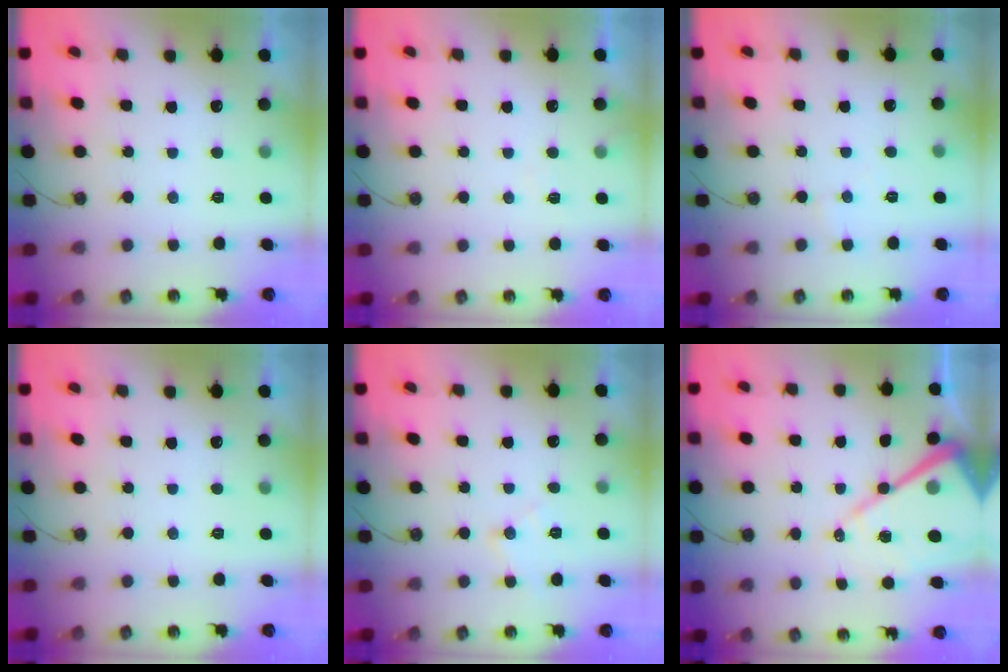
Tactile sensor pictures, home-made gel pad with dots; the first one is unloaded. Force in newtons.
{"total": 3.8, "press": 3.7, "slide": 0.6}
{"total": 2.6, "press": 2.5, "slide": 0.5}
{"total": 0.0}
{"total": 8.4, "press": 8.4, "slide": 0.5}
{"total": 18.2, "press": 18.2, "slide": 1.6}